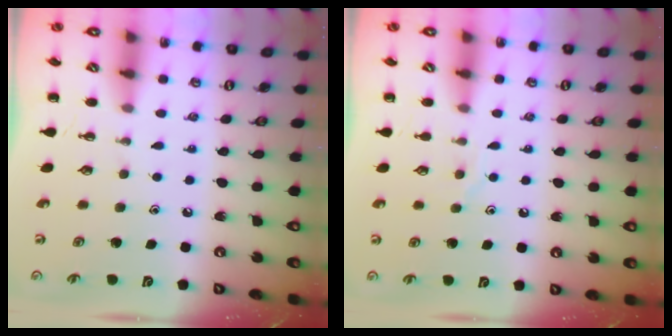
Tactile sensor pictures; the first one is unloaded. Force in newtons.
{"total": 5.8, "press": 5.7, "slide": 0.9}